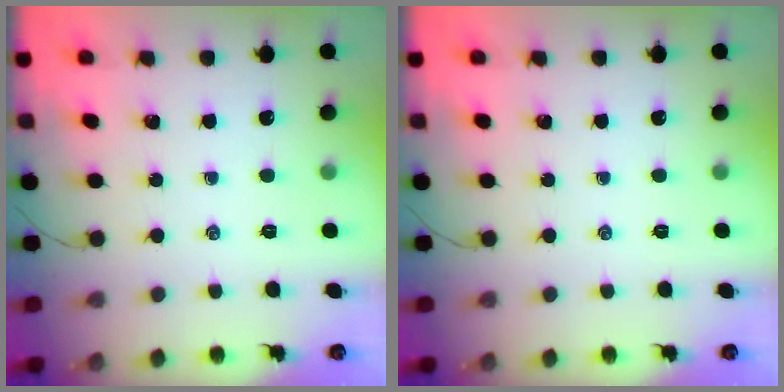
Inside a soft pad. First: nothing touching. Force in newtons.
{"total": 0.0}